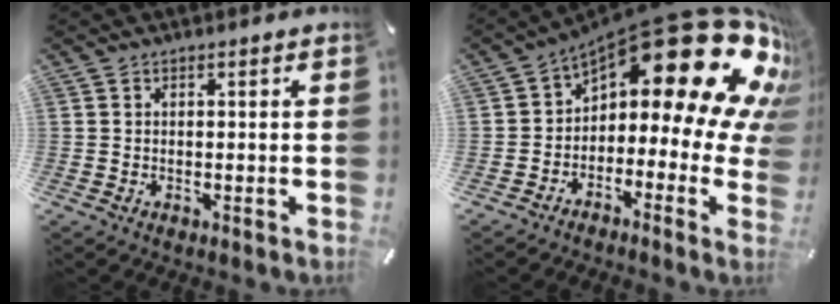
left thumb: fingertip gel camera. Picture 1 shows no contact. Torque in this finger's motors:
{"motor_torque": [2.49, 2.52, 1.58, -1.19, 0.28]}